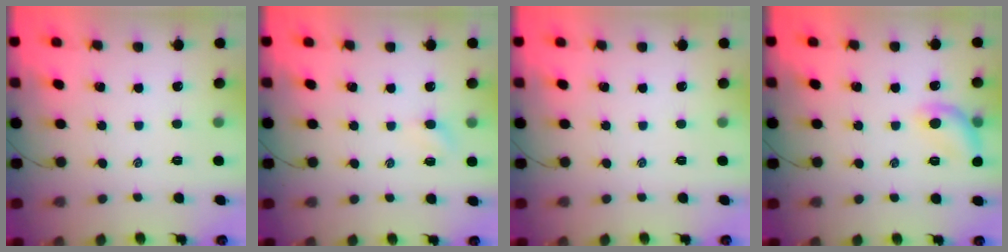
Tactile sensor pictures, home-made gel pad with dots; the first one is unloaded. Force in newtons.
{"total": 4.0, "press": 3.8, "slide": 1.2}
{"total": 0.0}
{"total": 9.1, "press": 9.1, "slide": 0.1}